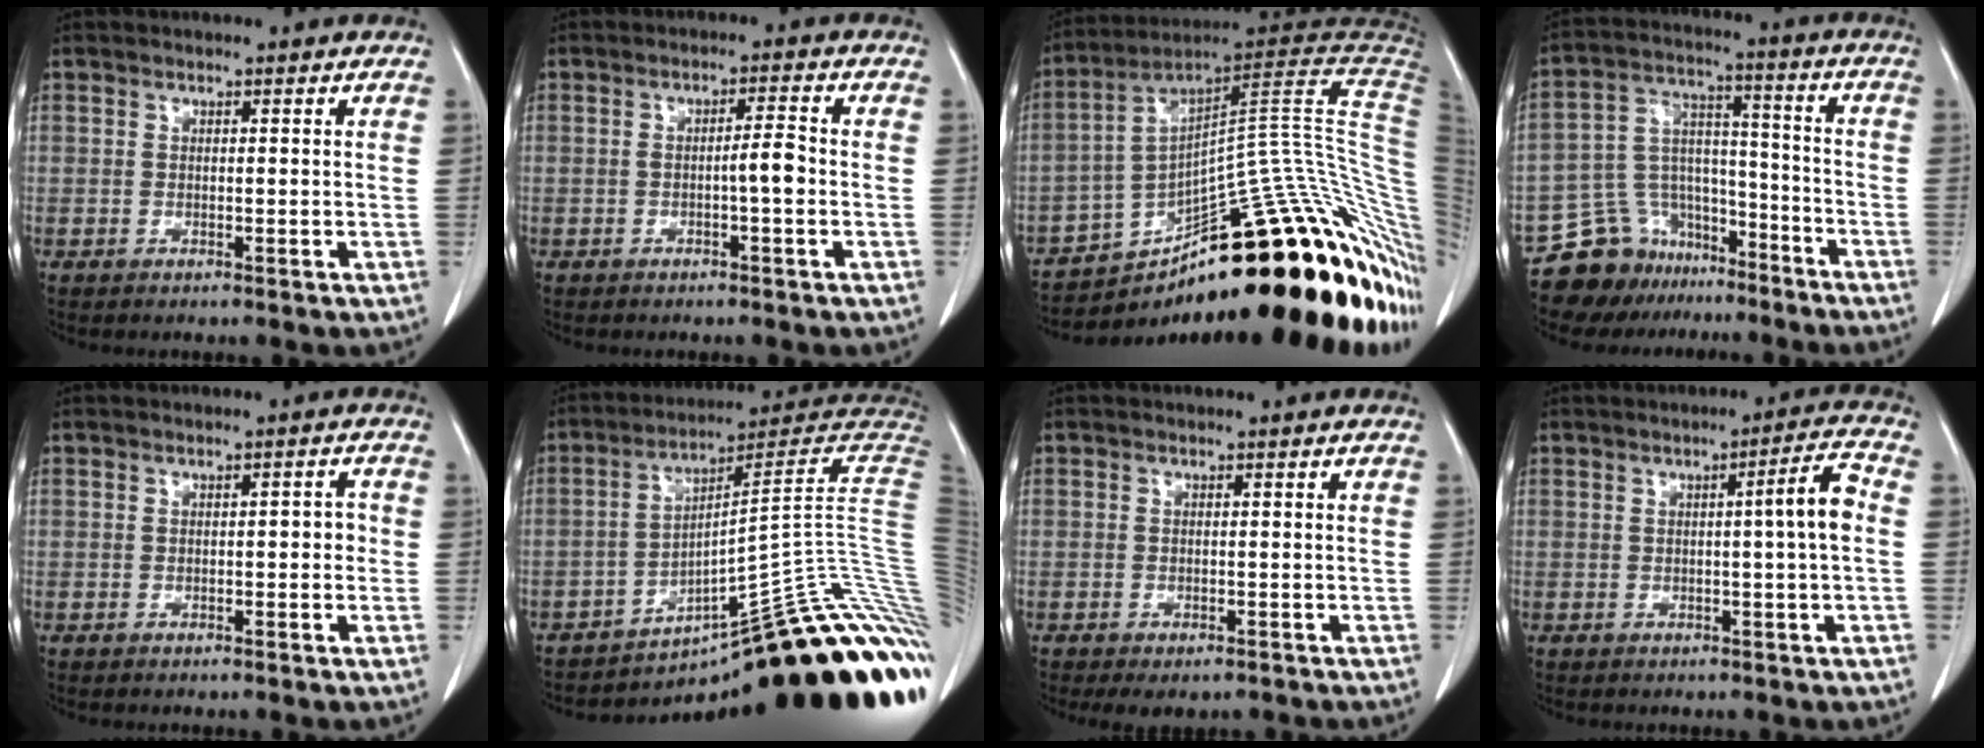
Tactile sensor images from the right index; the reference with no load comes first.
{"total": 3.0, "force": [-0.7, 0.2, 2.9], "torque": [-0.043, 0.005, -0.011]}
{"total": 35.6, "force": [-11.9, 6.3, 33.0], "torque": [-0.360, 0.057, -0.166]}
{"total": 12.6, "force": [-10.3, 7.1, 1.7], "torque": [-0.031, 0.070, -0.172]}
{"total": 1.1, "force": [-0.1, 0.5, 1.0], "torque": [-0.009, 0.004, -0.002]}
{"total": 30.6, "force": [-13.0, 3.2, 27.5], "torque": [-0.240, 0.051, -0.175]}
{"total": 3.9, "force": [-3.0, 2.2, 1.3], "torque": [-0.006, 0.000, -0.037]}
{"total": 5.0, "force": [0.0, -0.5, 5.0], "torque": [-0.071, 0.008, 0.000]}